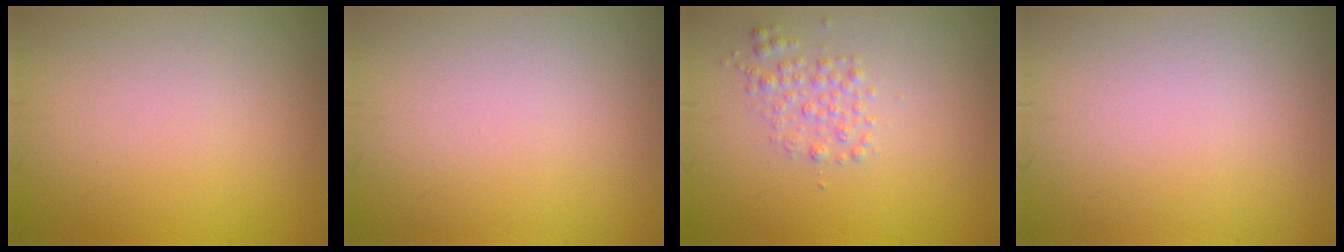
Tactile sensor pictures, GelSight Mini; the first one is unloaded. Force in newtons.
{"total": 0.0}
{"total": 1.7, "press": 1.7, "slide": 0.1}
{"total": 0.0}